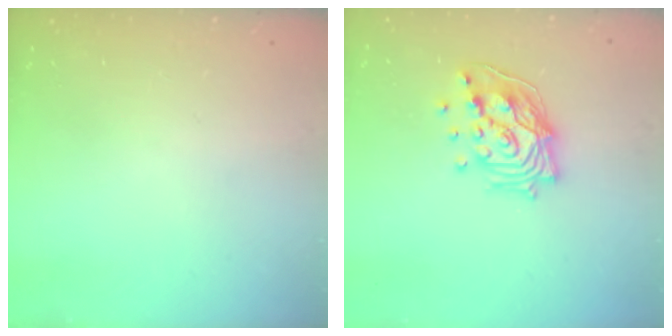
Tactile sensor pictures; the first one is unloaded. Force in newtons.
{"total": 17.0, "press": 16.1, "slide": 5.5}